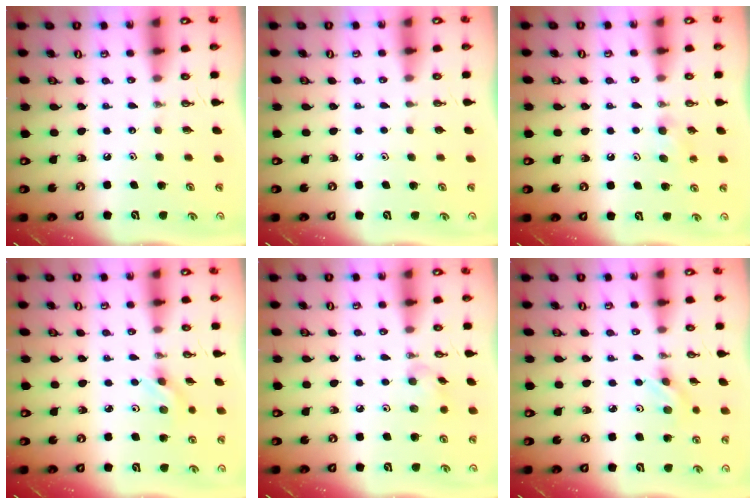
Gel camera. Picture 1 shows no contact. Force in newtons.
{"total": 0.0}
{"total": 6.9, "press": 1.9, "slide": 6.7}
{"total": 2.8, "press": 2.5, "slide": 1.3}
{"total": 5.2, "press": 5.1, "slide": 0.8}
{"total": 2.9, "press": 2.6, "slide": 1.4}